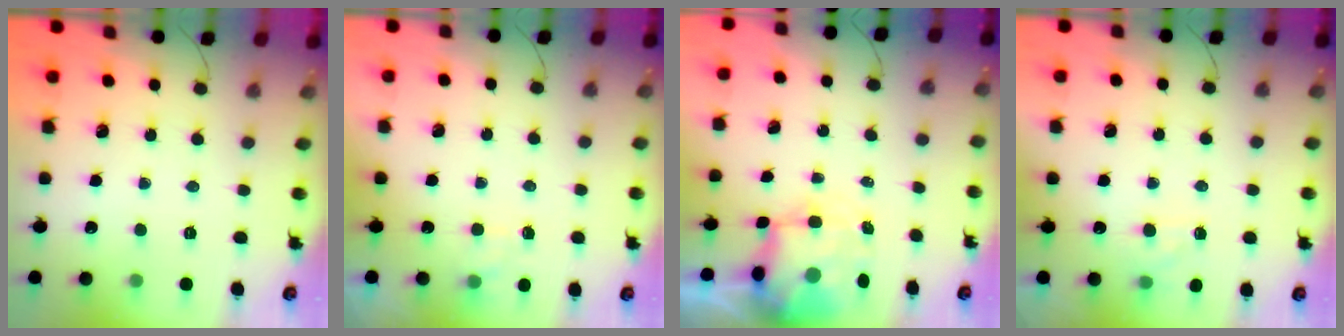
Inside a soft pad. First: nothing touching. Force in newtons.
{"total": 2.5, "press": 1.9, "slide": 1.6}
{"total": 5.5, "press": 5.2, "slide": 1.9}
{"total": 5.1, "press": 4.9, "slide": 1.5}